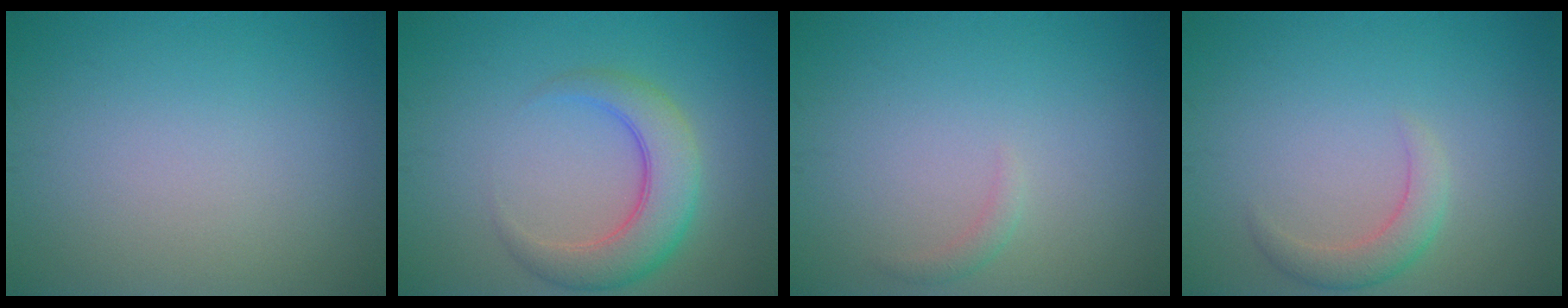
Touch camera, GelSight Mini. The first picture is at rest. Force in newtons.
{"total": 5.1, "press": 5.1, "slide": 0.1}
{"total": 0.8, "press": 0.8, "slide": 0.1}
{"total": 2.3, "press": 2.3, "slide": 0.4}